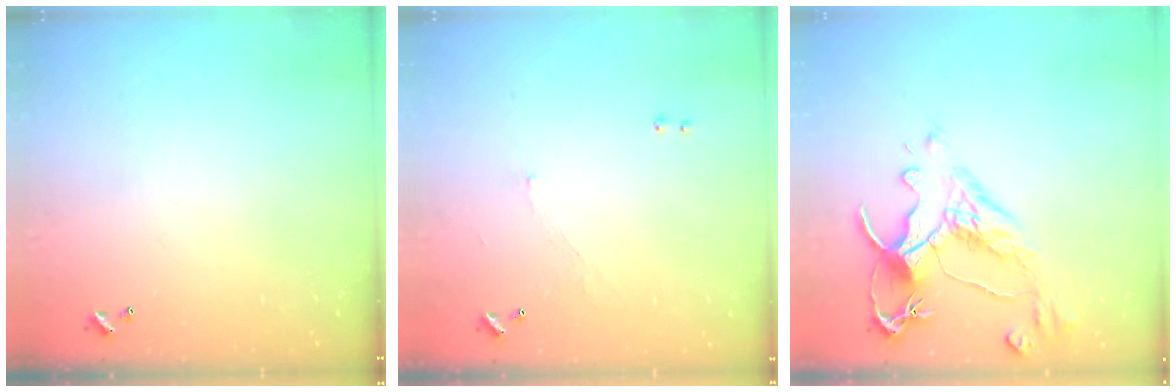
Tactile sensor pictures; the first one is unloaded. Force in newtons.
{"total": 1.3, "press": 1.2, "slide": 0.5}
{"total": 4.5, "press": 4.2, "slide": 1.5}